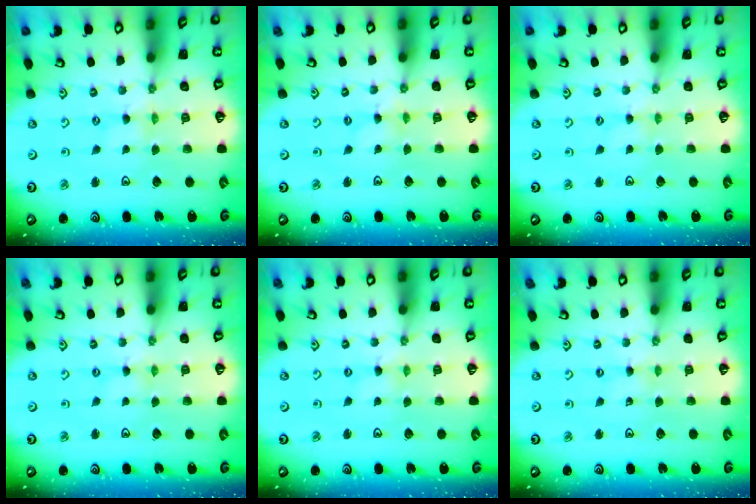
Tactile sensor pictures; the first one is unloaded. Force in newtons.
{"total": 0.0}
{"total": 1.3, "press": 1.3, "slide": 0.2}
{"total": 0.0}
{"total": 0.5, "press": 0.5, "slide": 0.1}
{"total": 1.0, "press": 1.0, "slide": 0.2}